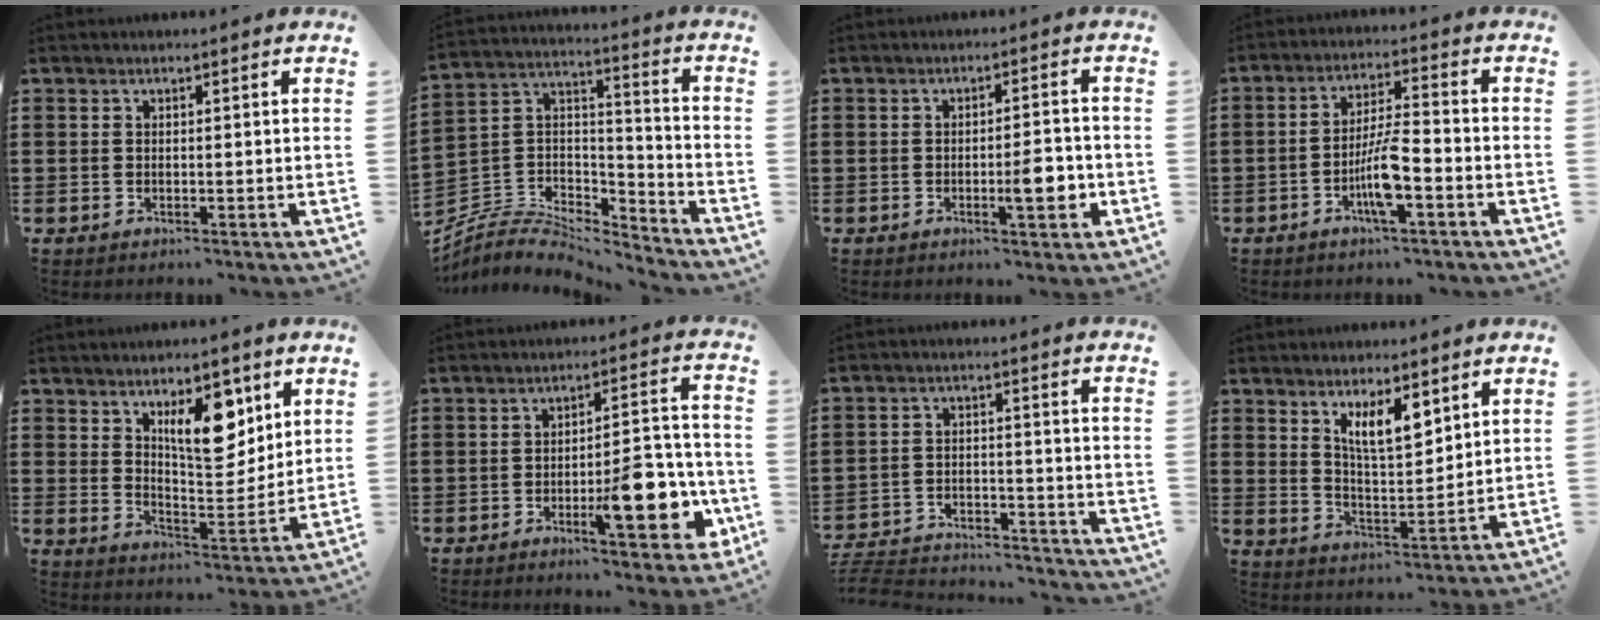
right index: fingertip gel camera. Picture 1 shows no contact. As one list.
[{"total": 5.8, "force": [-5.3, 1.9, 1.3], "torque": [-0.044, -0.003, -0.111]}, {"total": 5.5, "force": [-1.5, 1.3, 5.1], "torque": [-0.065, -0.002, -0.028]}, {"total": 7.0, "force": [-2.9, 1.3, 6.2], "torque": [-0.128, -0.007, -0.059]}, {"total": 10.3, "force": [5.6, 4.6, 7.3], "torque": [-0.109, -0.017, 0.092]}, {"total": 11.2, "force": [-4.2, 3.6, 9.8], "torque": [-0.132, 0.003, -0.067]}, {"total": 5.1, "force": [-4.9, 0.5, 1.0], "torque": [-0.032, -0.002, -0.104]}, {"total": 7.2, "force": [4.3, 2.5, 5.2], "torque": [-0.097, -0.009, 0.073]}]